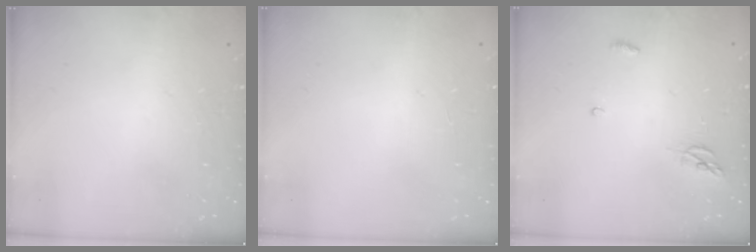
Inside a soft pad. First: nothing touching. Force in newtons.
{"total": 0.9, "press": 0.9, "slide": 0.1}
{"total": 3.8, "press": 3.8, "slide": 0.3}